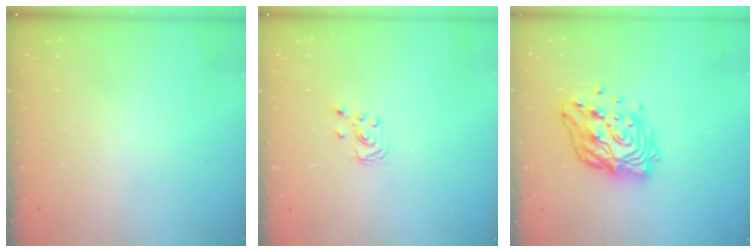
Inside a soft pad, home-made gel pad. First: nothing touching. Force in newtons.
{"total": 2.3, "press": 2.2, "slide": 0.3}
{"total": 15.5, "press": 15.4, "slide": 1.4}